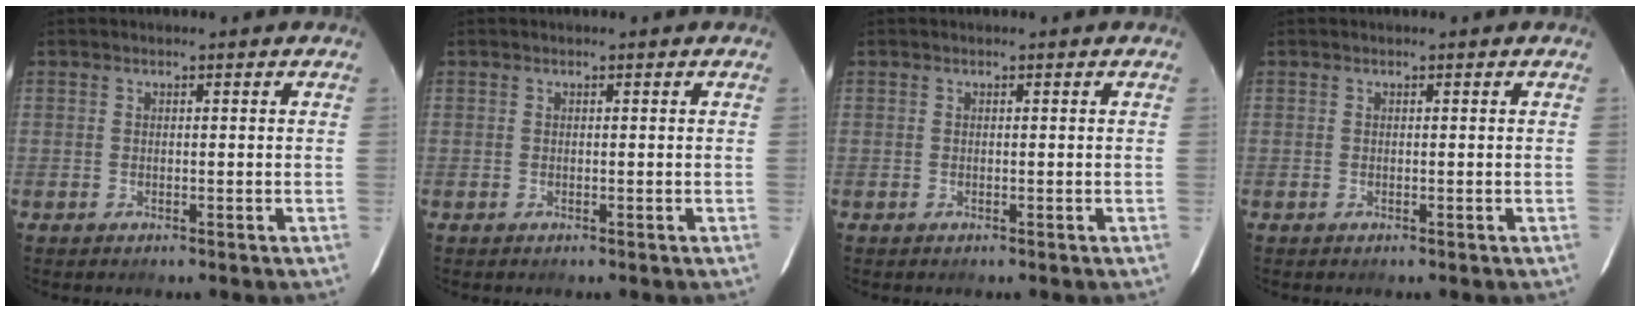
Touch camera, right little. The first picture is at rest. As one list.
[{"total": 0.0}, {"total": 0.0}, {"total": 0.0}]